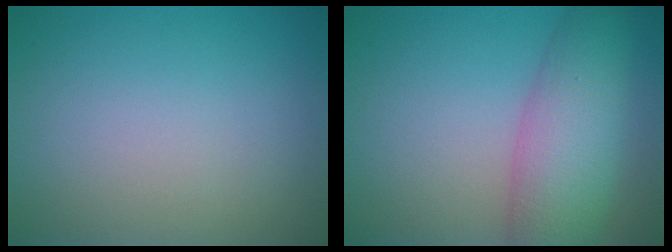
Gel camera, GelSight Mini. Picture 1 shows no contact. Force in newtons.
{"total": 7.4, "press": 7.3, "slide": 0.3}